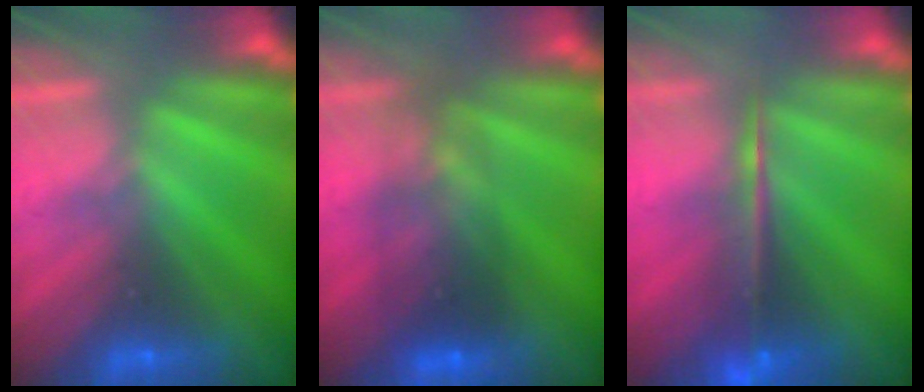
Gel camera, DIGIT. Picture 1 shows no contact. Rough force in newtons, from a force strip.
{"total": 7.3}
{"total": 5.5}